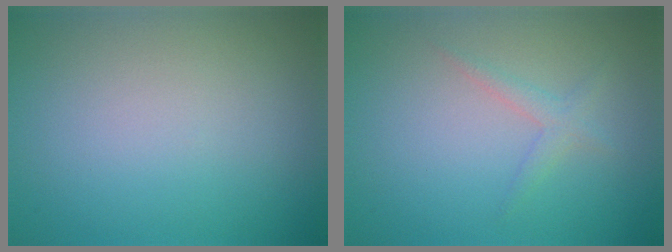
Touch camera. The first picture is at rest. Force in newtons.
{"total": 1.3, "press": 1.3, "slide": 0.2}